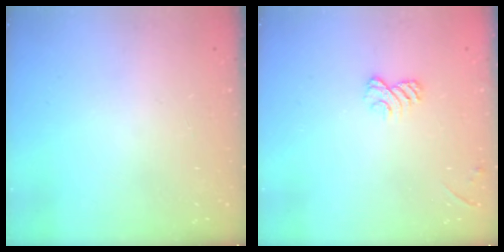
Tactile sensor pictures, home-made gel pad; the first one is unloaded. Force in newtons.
{"total": 6.7, "press": 6.6, "slide": 1.2}